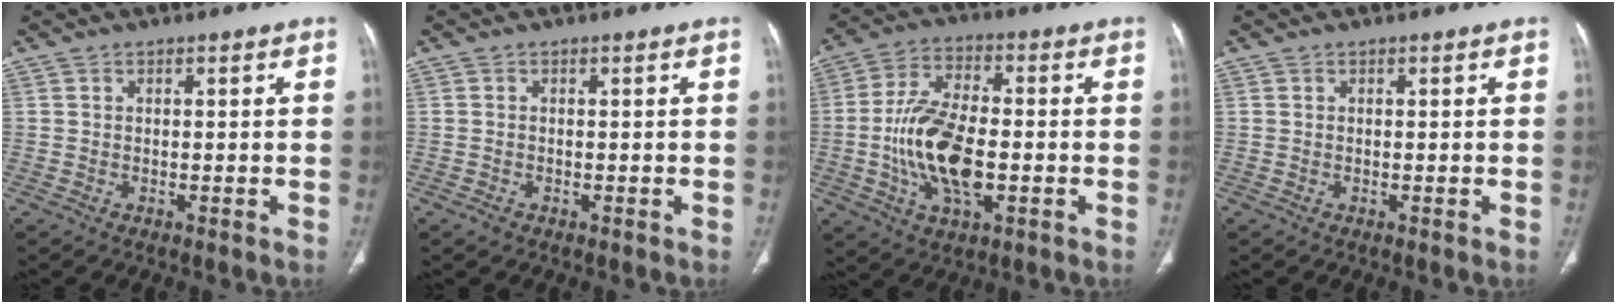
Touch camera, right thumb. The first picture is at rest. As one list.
[{"total": 1.0, "force": [-0.6, 0.7, 0.4], "torque": [-0.007, 0.001, -0.012]}, {"total": 15.4, "force": [-2.6, 7.6, 13.2], "torque": [-0.255, 0.011, -0.047]}, {"total": 0.0}]